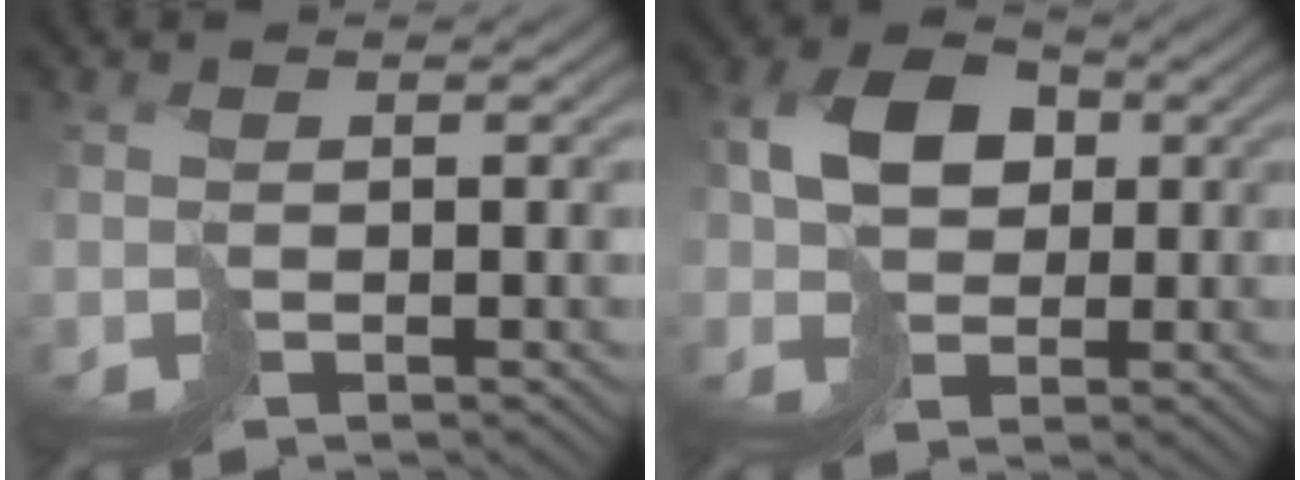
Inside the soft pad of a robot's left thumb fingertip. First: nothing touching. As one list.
[{"total": 6.9, "force": [1.0, 5.3, 4.3], "torque": [-0.092, 0.009, 0.012]}]